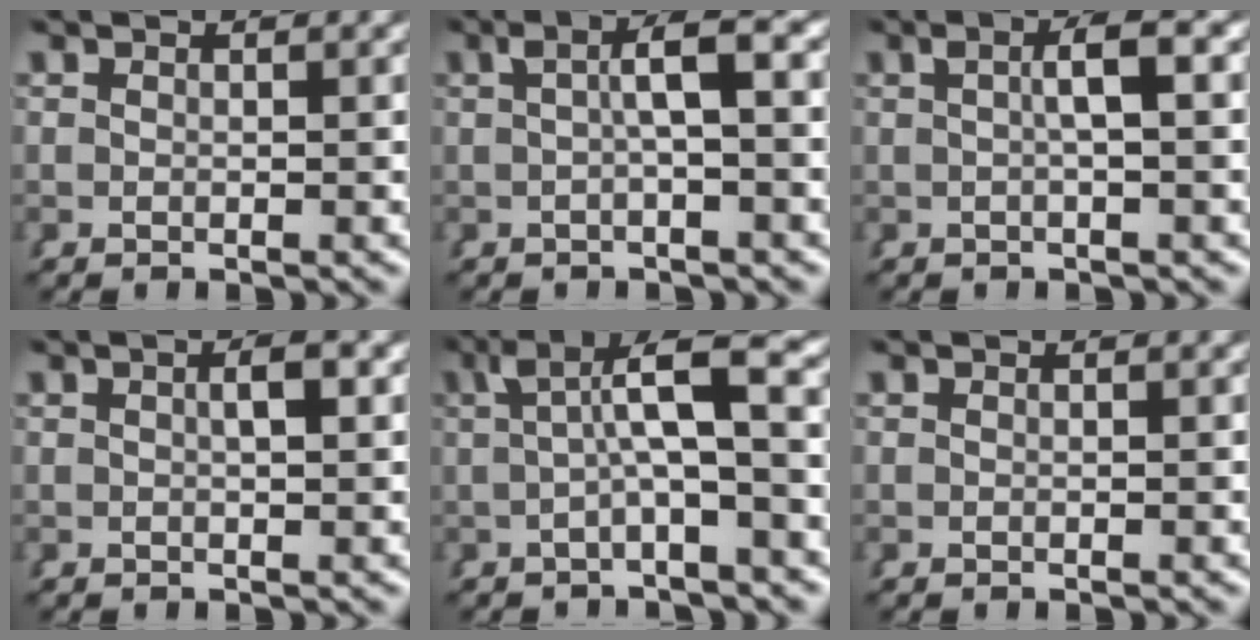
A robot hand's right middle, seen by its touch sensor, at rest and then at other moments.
{"total": 3.8, "force": [0.6, 0.2, 3.7], "torque": [-0.054, 0.015, 0.007]}
{"total": 2.9, "force": [0.4, -0.1, 2.9], "torque": [-0.040, 0.009, 0.006]}
{"total": 1.7, "force": [0.2, 0.1, 1.7], "torque": [-0.016, 0.004, 0.003]}
{"total": 6.1, "force": [1.1, 1.3, 5.8], "torque": [-0.080, 0.022, 0.013]}
{"total": 0.0}